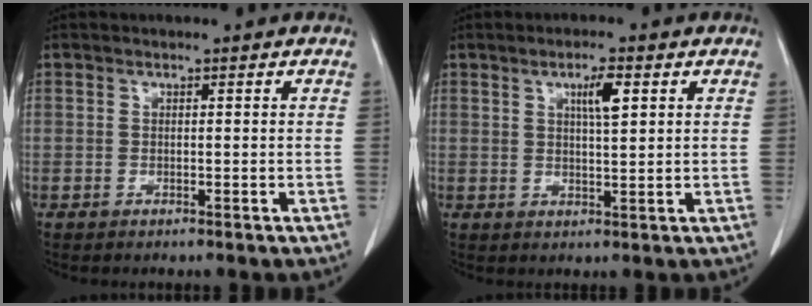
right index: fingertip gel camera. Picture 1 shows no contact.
{"total": 4.2, "force": [1.8, 0.6, 3.8], "torque": [-0.064, 0.000, 0.030]}